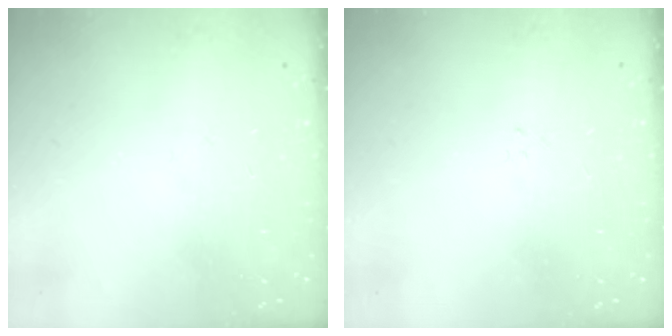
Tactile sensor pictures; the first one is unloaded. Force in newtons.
{"total": 1.5, "press": 1.5, "slide": 0.2}